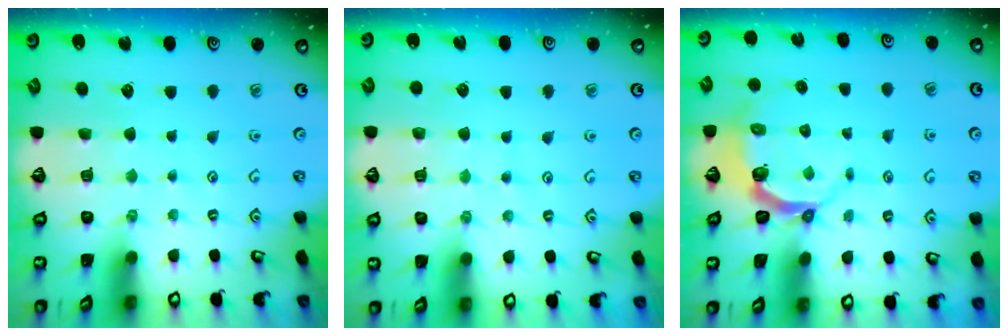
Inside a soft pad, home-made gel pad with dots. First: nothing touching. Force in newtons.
{"total": 4.0, "press": 4.0, "slide": 0.3}
{"total": 4.9, "press": 4.0, "slide": 2.9}